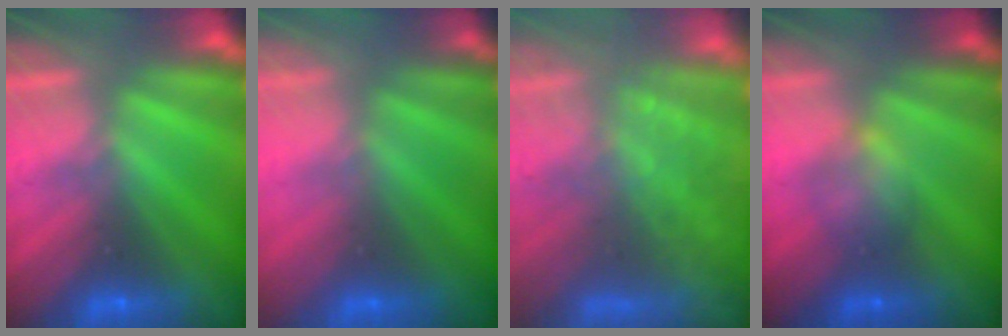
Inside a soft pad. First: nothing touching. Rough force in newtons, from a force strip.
{"total": 2.4}
{"total": 7.7}
{"total": 2.1}